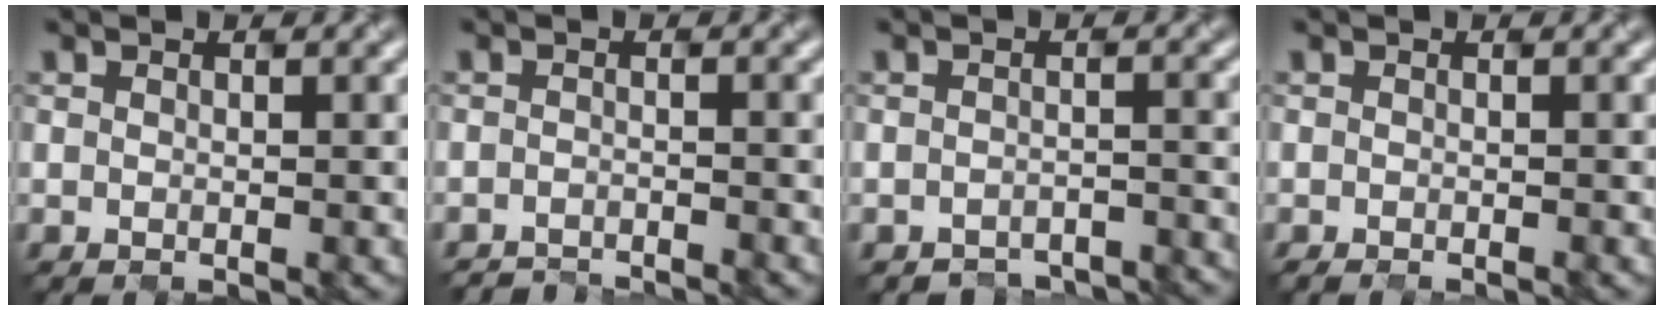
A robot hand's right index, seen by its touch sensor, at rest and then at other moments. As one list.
[{"total": 2.1, "force": [-2.1, -0.1, 0.0], "torque": [0.013, -0.005, -0.036]}, {"total": 3.6, "force": [-3.5, 0.3, -0.3], "torque": [0.005, -0.002, -0.041]}, {"total": 0.8, "force": [-0.4, 0.3, 0.6], "torque": [-0.002, 0.001, -0.005]}]